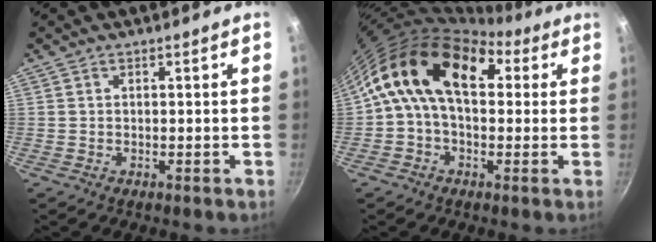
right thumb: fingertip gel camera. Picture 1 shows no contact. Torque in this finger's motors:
{"motor_torque": [0.30, 1.04, 1.17, -0.87, 0.50]}